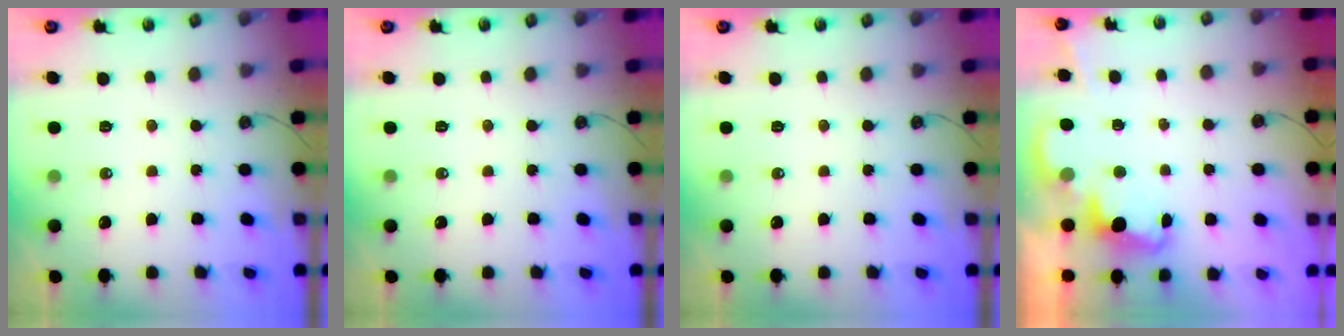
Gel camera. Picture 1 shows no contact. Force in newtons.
{"total": 0.0}
{"total": 0.0}
{"total": 2.3, "press": 2.3, "slide": 0.5}